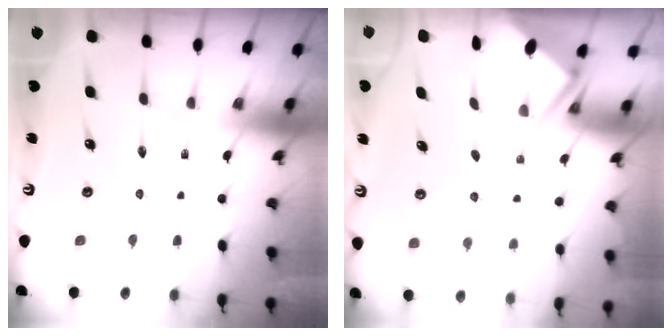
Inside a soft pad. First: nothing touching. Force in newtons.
{"total": 2.9, "press": 2.8, "slide": 0.3}